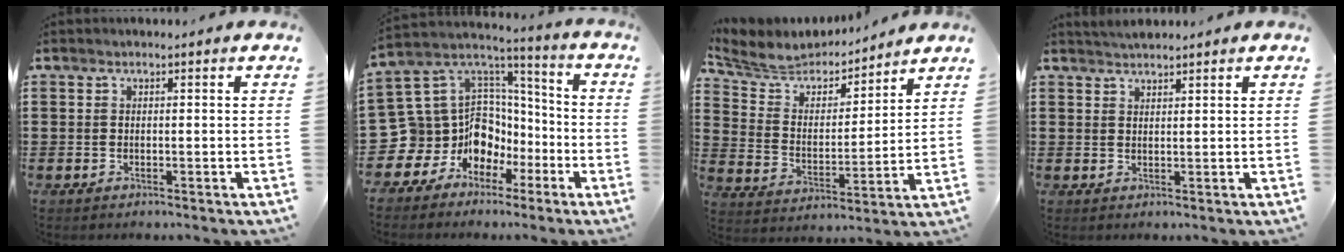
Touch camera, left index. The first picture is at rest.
{"total": 12.4, "force": [-3.2, 11.7, 2.5], "torque": [-0.100, -0.029, -0.028]}
{"total": 6.0, "force": [5.8, 1.5, 0.5], "torque": [-0.047, -0.043, 0.098]}
{"total": 1.9, "force": [1.8, 0.1, 0.3], "torque": [-0.010, 0.001, 0.036]}